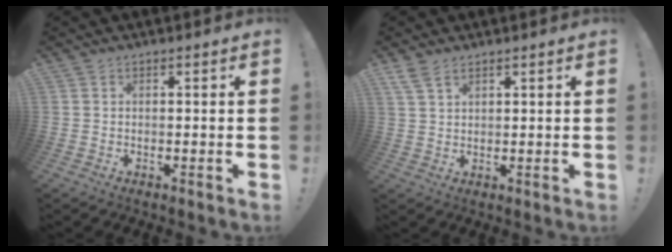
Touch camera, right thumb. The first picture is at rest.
{"total": 4.3, "force": [3.0, 2.0, 2.3], "torque": [-0.045, -0.012, 0.058]}